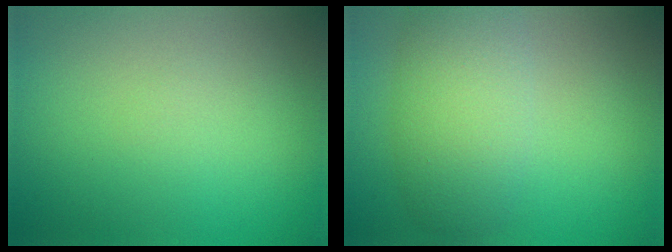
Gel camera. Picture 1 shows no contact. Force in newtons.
{"total": 5.3, "press": 5.3, "slide": 0.1}